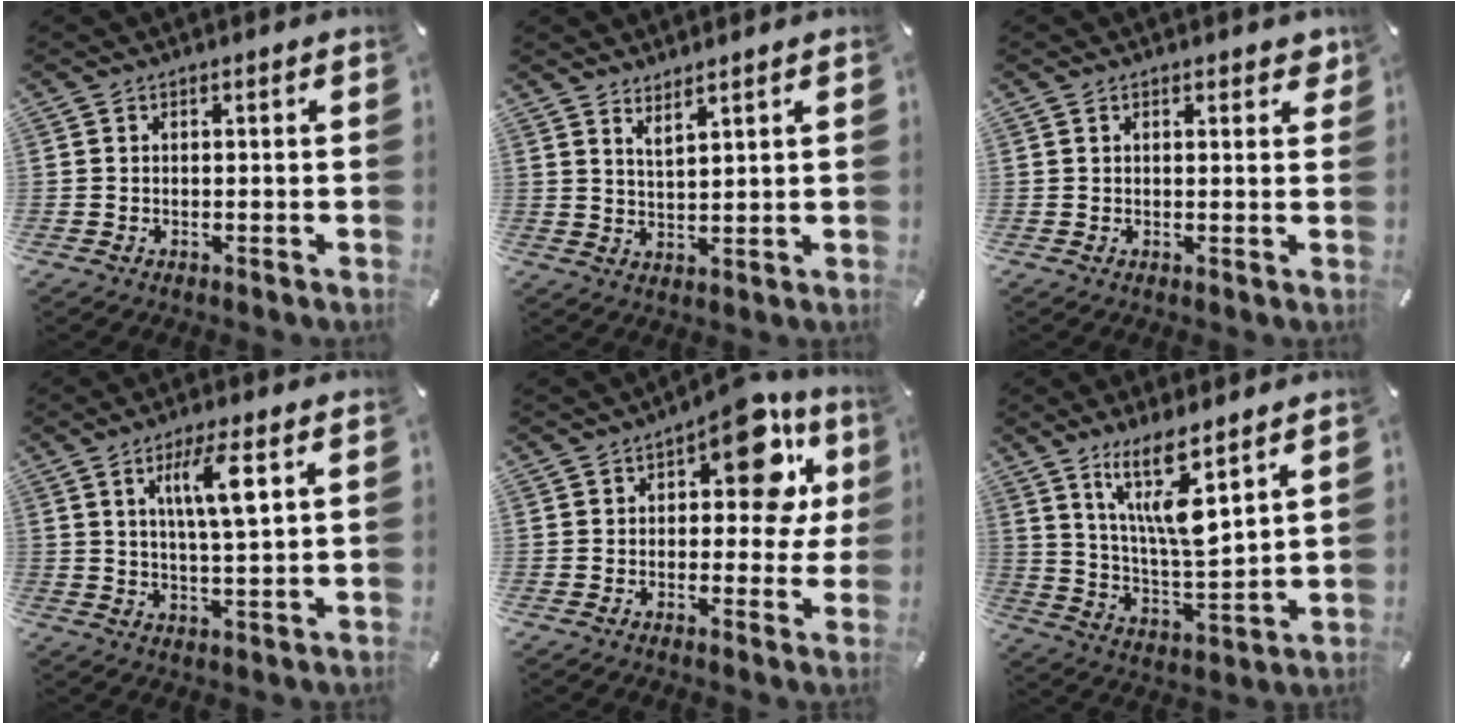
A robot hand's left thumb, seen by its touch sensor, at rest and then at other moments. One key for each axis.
{"total": 3.1, "fx": 3.0, "fy": -0.4, "fz": 0.8, "tx": -0.021, "ty": -0.018, "tz": 0.054}
{"total": 2.0, "fx": 1.2, "fy": 1.0, "fz": 1.3, "tx": -0.013, "ty": -0.003, "tz": 0.018}
{"total": 8.8, "fx": 3.5, "fy": 1.5, "fz": 7.9, "tx": -0.148, "ty": -0.004, "tz": 0.053}
{"total": 14.8, "fx": 5.8, "fy": 7.7, "fz": 11.2, "tx": -0.133, "ty": -0.035, "tz": 0.094}
{"total": 14.2, "fx": 8.6, "fy": 3.7, "fz": 10.7, "tx": -0.225, "ty": -0.039, "tz": 0.146}